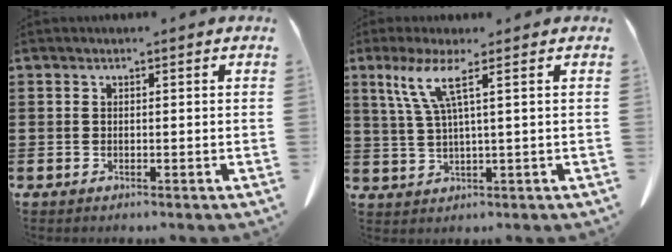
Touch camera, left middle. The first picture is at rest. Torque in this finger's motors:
{"motor_torque": [0.16, 0.22, 0.29, 0.07]}